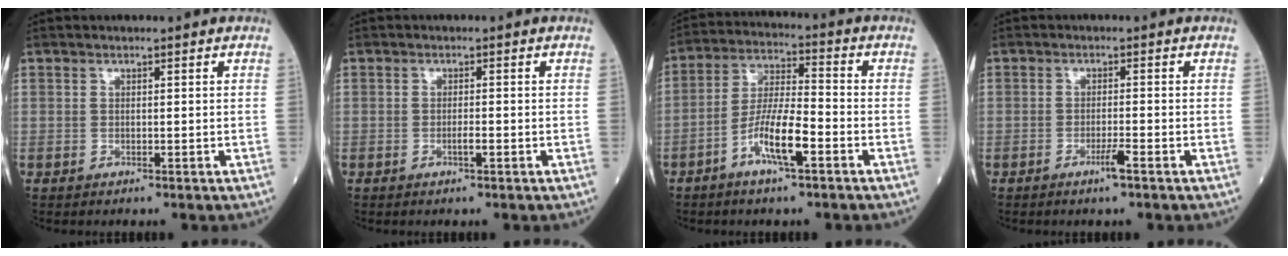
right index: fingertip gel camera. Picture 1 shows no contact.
{"total": 1.3, "force": [-0.5, 0.1, 1.1], "torque": [-0.018, 0.001, -0.009]}
{"total": 8.9, "force": [-4.2, 1.5, 7.7], "torque": [-0.155, 0.004, -0.080]}
{"total": 2.4, "force": [-1.4, -0.3, 2.0], "torque": [-0.038, -0.005, -0.027]}